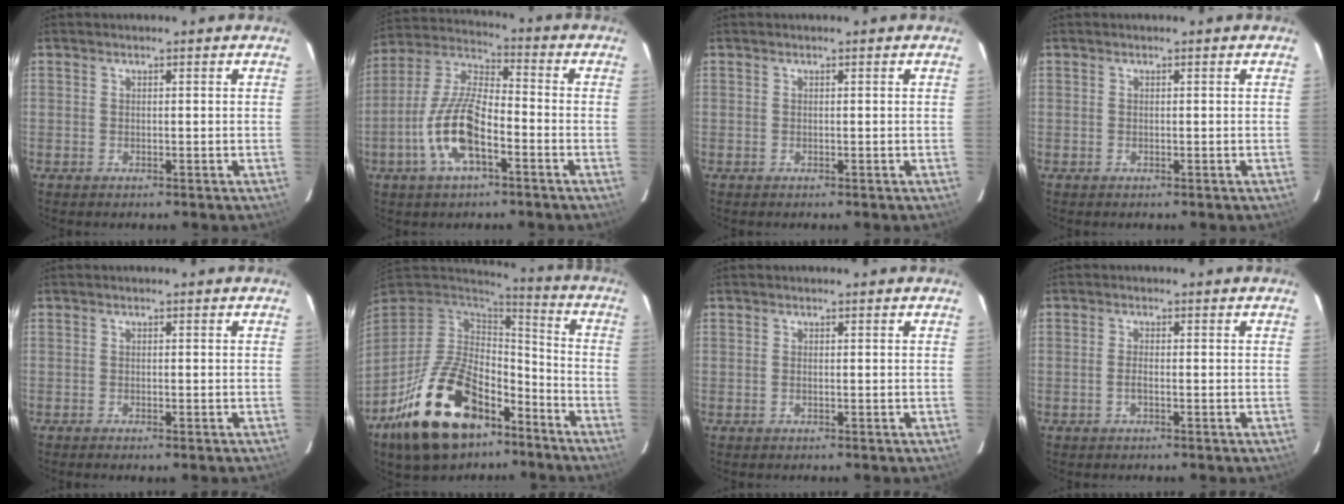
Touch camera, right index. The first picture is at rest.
{"total": 13.3, "force": [-5.4, 4.8, 11.2], "torque": [-0.239, 0.000, -0.104]}
{"total": 0.0}
{"total": 0.0}
{"total": 0.7, "force": [-0.6, 0.0, 0.5], "torque": [-0.010, -0.001, -0.009]}
{"total": 23.3, "force": [-12.9, 12.9, 14.6], "torque": [-0.290, -0.002, -0.198]}
{"total": 0.0}
{"total": 1.4, "force": [-0.5, 0.4, 1.2], "torque": [-0.027, 0.002, -0.011]}